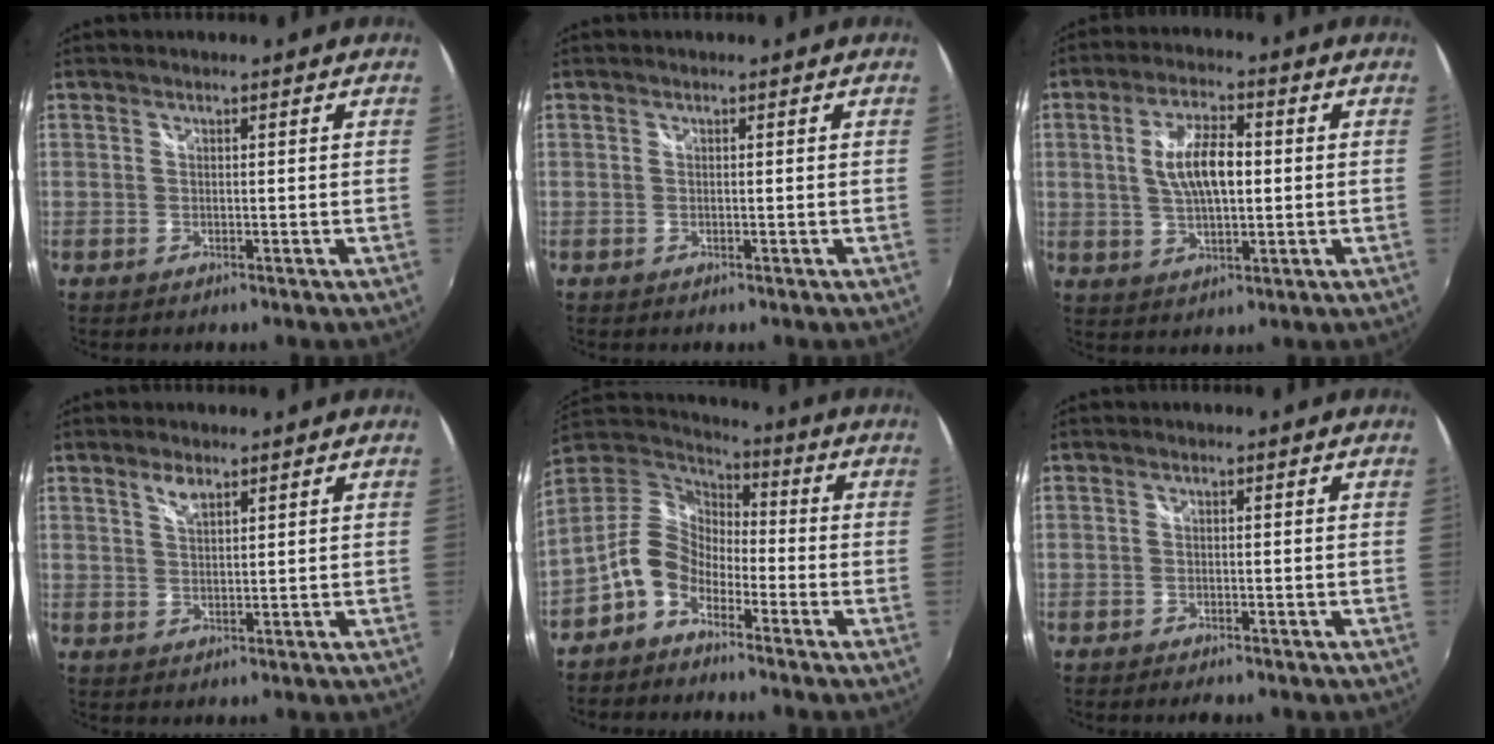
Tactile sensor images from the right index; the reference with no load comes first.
{"total": 0.0}
{"total": 8.9, "force": [0.8, 3.5, 8.1], "torque": [-0.153, 0.007, 0.017]}
{"total": 2.7, "force": [1.8, 1.0, 1.7], "torque": [-0.029, 0.002, 0.032]}
{"total": 9.9, "force": [-5.3, 6.4, 5.3], "torque": [-0.111, 0.026, -0.113]}
{"total": 1.9, "force": [-1.6, 0.6, 0.8], "torque": [-0.023, -0.010, -0.029]}